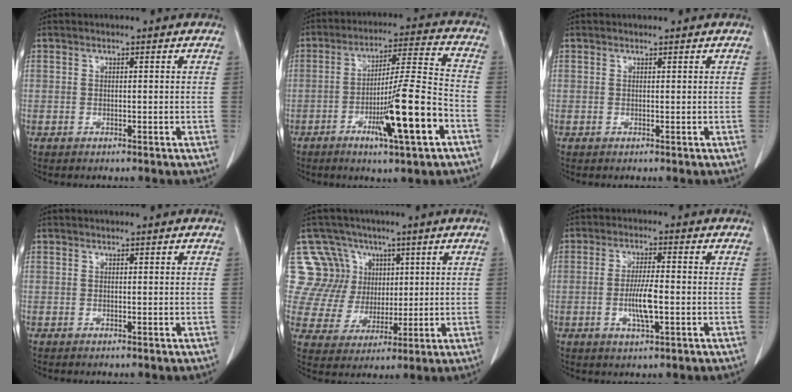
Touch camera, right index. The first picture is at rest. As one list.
[{"total": 13.7, "force": [-5.3, 0.0, 12.6], "torque": [-0.211, -0.008, -0.087]}, {"total": 0.0}, {"total": 0.0}, {"total": 15.9, "force": [6.1, 14.5, 2.6], "torque": [-0.086, 0.069, 0.134]}, {"total": 7.6, "force": [-1.7, 0.6, 7.4], "torque": [-0.145, -0.006, -0.034]}]